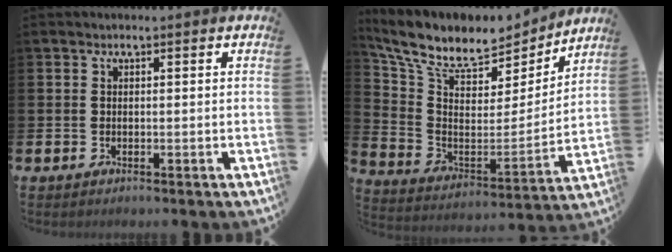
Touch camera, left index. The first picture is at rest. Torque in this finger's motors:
{"motor_torque": [1.19, -0.95, 1.05, 0.21]}